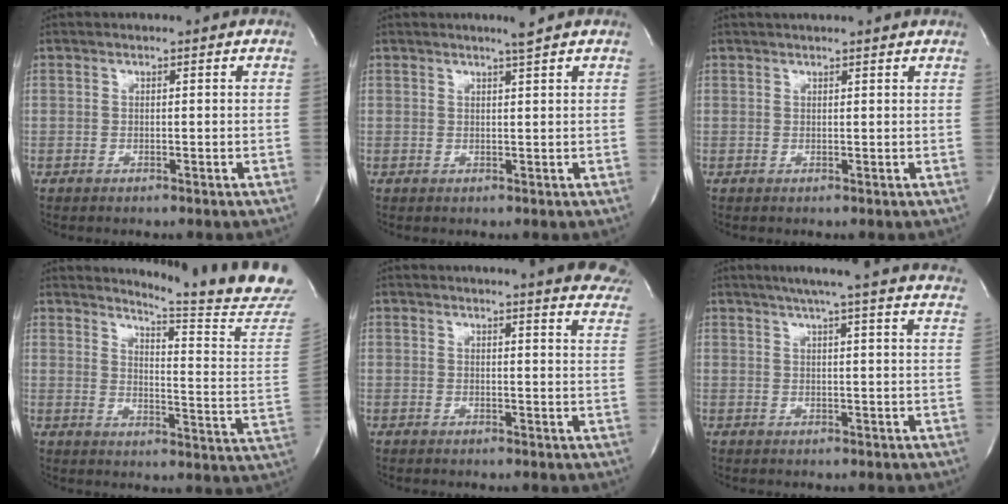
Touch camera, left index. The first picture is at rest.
{"total": 1.6, "force": [1.3, -0.7, 0.7], "torque": [-0.022, -0.011, 0.025]}
{"total": 6.0, "force": [5.5, 0.4, 2.5], "torque": [-0.037, 0.029, 0.065]}
{"total": 18.1, "force": [17.1, -2.2, 5.5], "torque": [-0.093, -0.143, 0.197]}
{"total": 18.9, "force": [17.5, 2.2, 7.0], "torque": [-0.087, -0.064, 0.180]}
{"total": 23.2, "force": [20.6, 0.2, 10.7], "torque": [-0.163, -0.020, 0.245]}